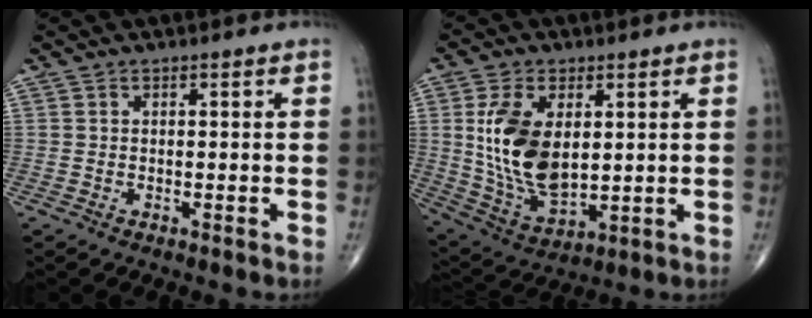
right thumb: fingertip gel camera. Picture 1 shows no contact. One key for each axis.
{"total": 15.4, "fx": 2.5, "fy": 8.7, "fz": 12.5, "tx": -0.229, "ty": -0.017, "tz": 0.061}